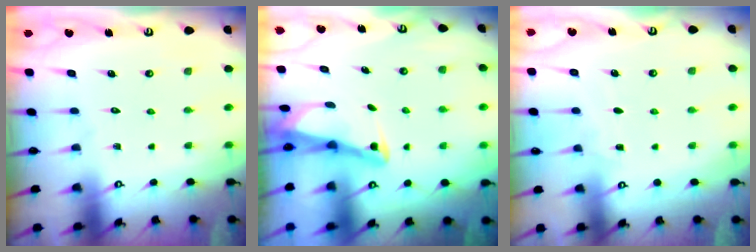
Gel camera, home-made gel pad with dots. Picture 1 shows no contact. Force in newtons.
{"total": 3.0, "press": 3.0, "slide": 0.4}
{"total": 3.0, "press": 3.0, "slide": 0.4}